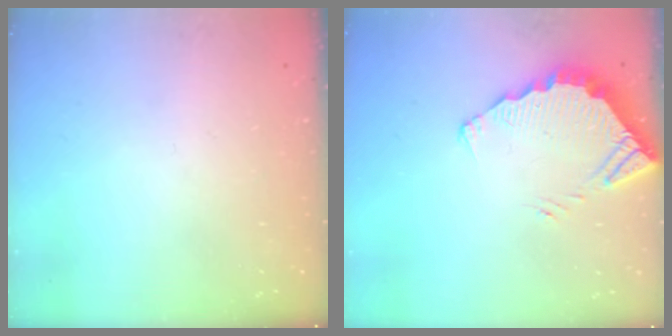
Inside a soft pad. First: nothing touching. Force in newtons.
{"total": 3.8, "press": 3.8, "slide": 0.2}